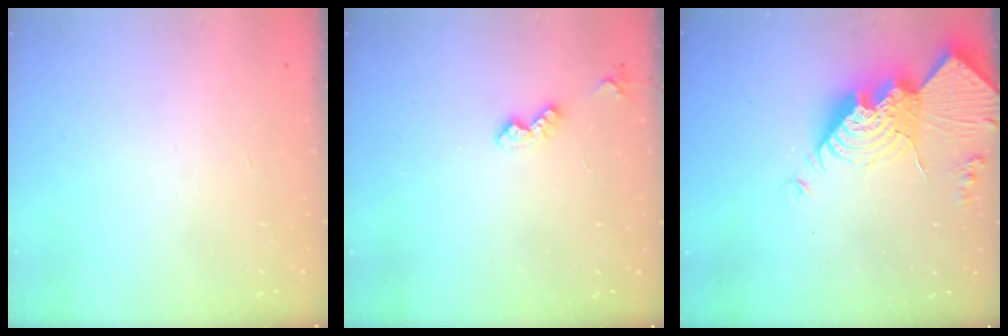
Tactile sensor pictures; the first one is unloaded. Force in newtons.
{"total": 4.3, "press": 4.3, "slide": 0.7}
{"total": 18.0, "press": 17.9, "slide": 1.5}